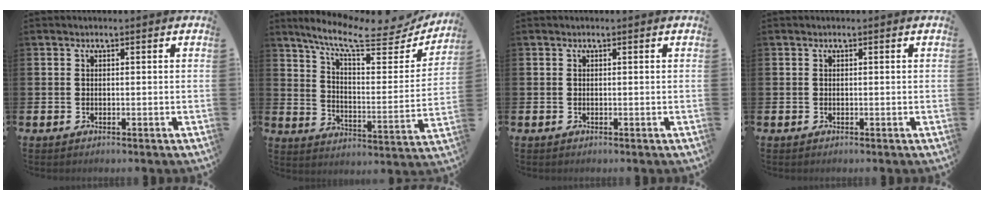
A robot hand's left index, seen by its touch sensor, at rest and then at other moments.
{"total": 10.7, "force": [8.9, 2.4, 5.4], "torque": [-0.124, -0.056, 0.146]}
{"total": 0.0}
{"total": 0.0}